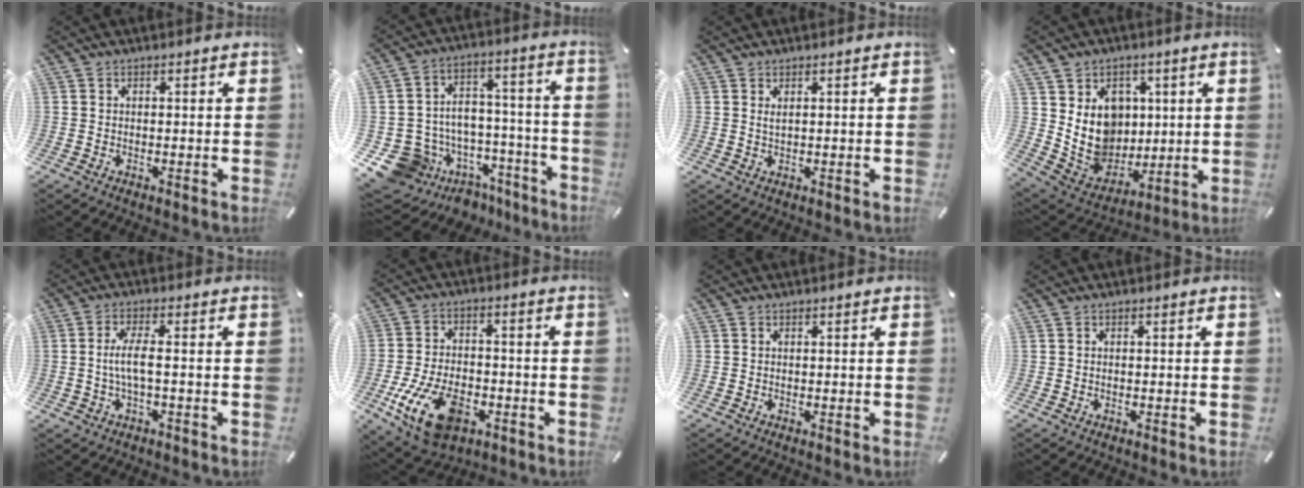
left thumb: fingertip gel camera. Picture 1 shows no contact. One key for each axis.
{"total": 11.9, "fx": -6.8, "fy": 9.6, "fz": 2.3, "tx": -0.037, "ty": 0.025, "tz": -0.092}
{"total": 1.3, "fx": 0.5, "fy": 0.4, "fz": 1.1, "tx": -0.023, "ty": -0.001, "tz": 0.010}
{"total": 13.1, "fx": 2.8, "fy": 12.0, "fz": 4.6, "tx": -0.092, "ty": -0.020, "tz": 0.066}
{"total": 6.0, "fx": -0.3, "fy": 2.1, "fz": 5.7, "tx": -0.124, "ty": 0.001, "tz": -0.014}
{"total": 15.2, "fx": -6.0, "fy": 9.1, "fz": 10.6, "tx": -0.208, "ty": 0.022, "tz": -0.101}
{"total": 0.0}
{"total": 0.0}